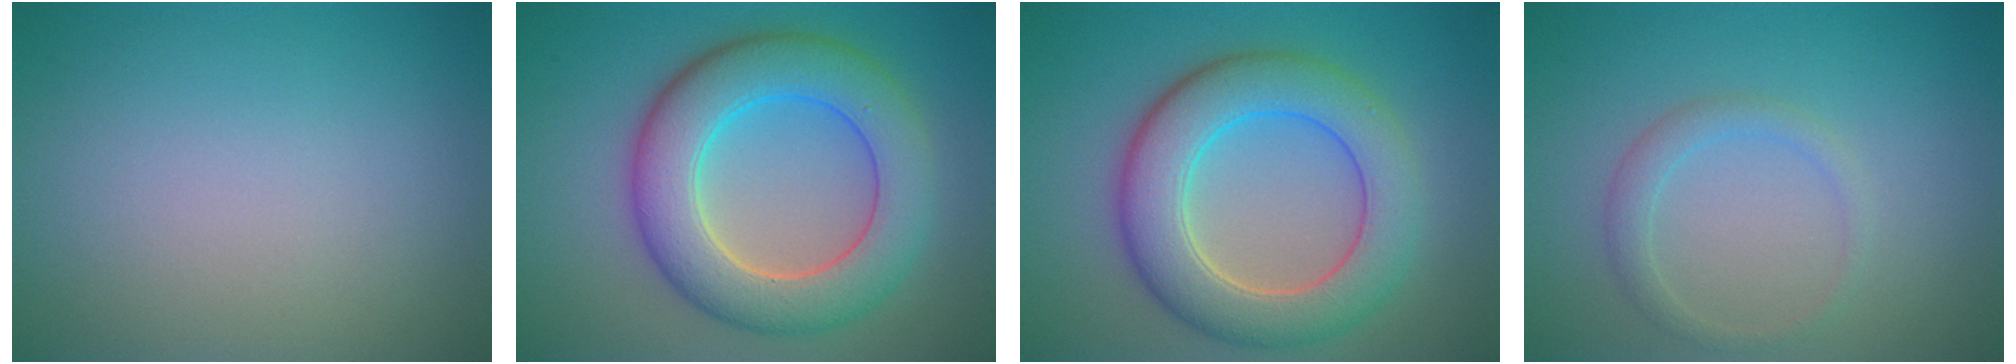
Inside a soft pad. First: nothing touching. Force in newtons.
{"total": 8.4, "press": 8.4, "slide": 0.3}
{"total": 7.8, "press": 7.8, "slide": 0.3}
{"total": 1.7, "press": 1.7, "slide": 0.1}